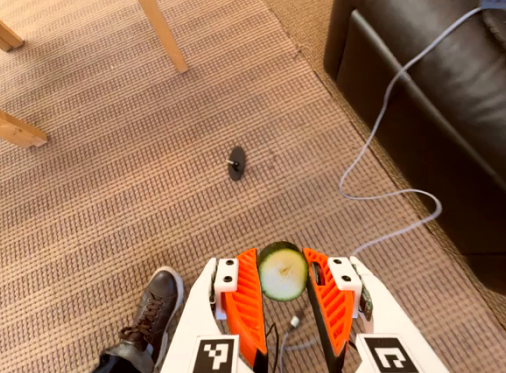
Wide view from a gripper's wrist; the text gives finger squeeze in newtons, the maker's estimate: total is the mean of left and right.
{"total": 9.8, "left": 9.6, "right": 10.1}